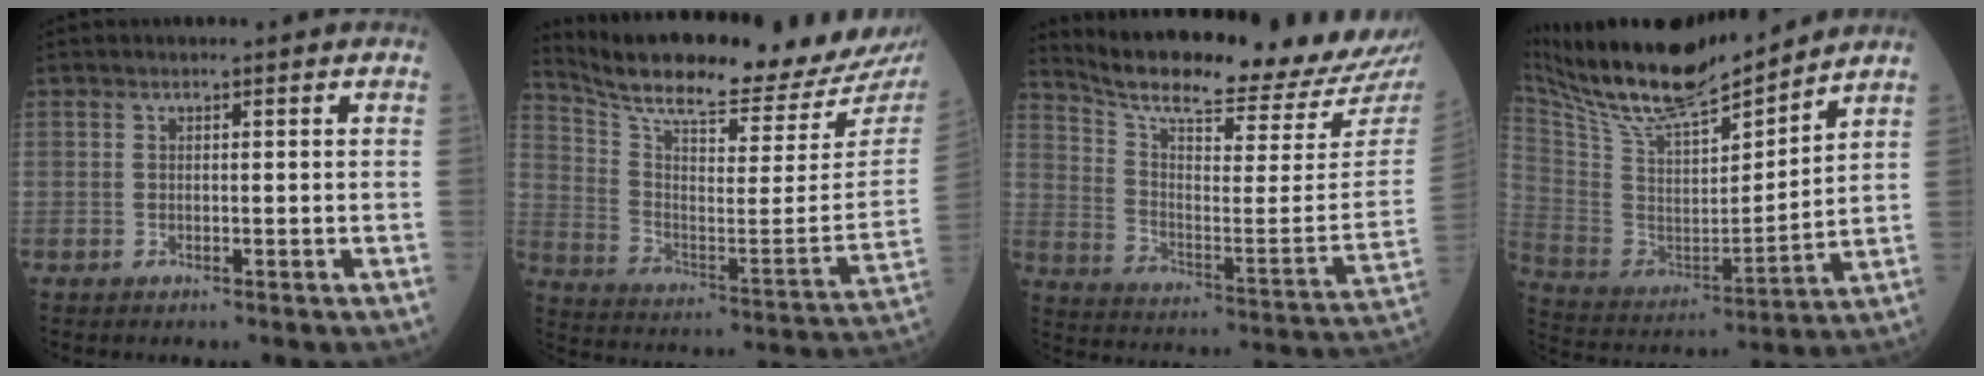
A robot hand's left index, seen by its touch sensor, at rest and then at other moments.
{"total": 25.2, "force": [23.1, 1.3, 10.0], "torque": [-0.176, -0.087, 0.326]}
{"total": 23.4, "force": [21.9, 0.4, 8.3], "torque": [-0.147, -0.096, 0.301]}
{"total": 19.3, "force": [17.0, 3.1, 8.5], "torque": [-0.171, -0.006, 0.309]}